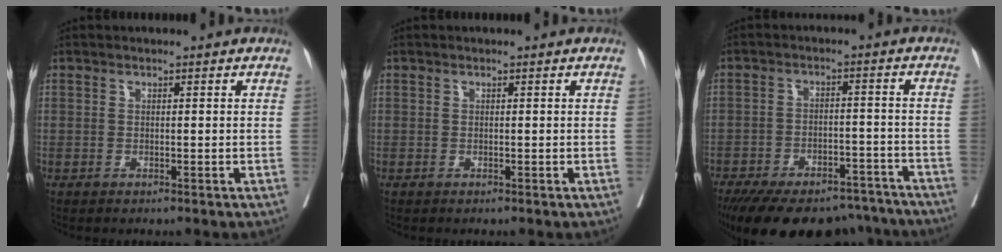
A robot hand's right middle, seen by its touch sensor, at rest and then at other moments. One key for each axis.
{"total": 0.0}
{"total": 22.8, "fx": -18.7, "fy": 8.8, "fz": 9.5, "tx": -0.177, "ty": -0.009, "tz": -0.252}